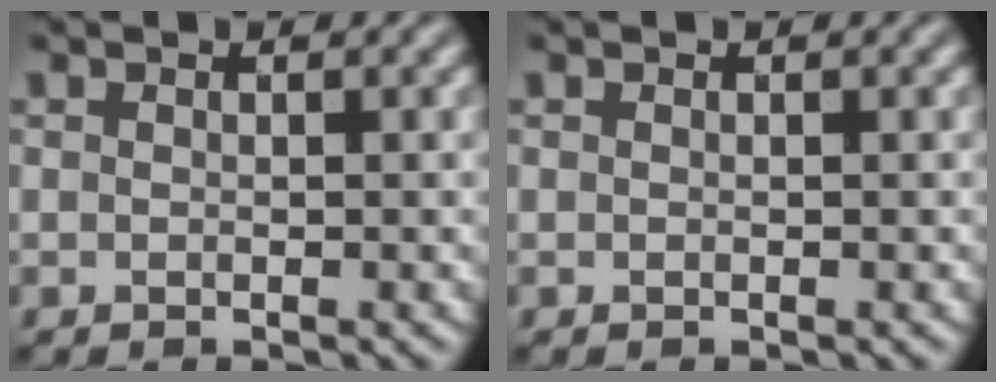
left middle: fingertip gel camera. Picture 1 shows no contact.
{"total": 0.0}